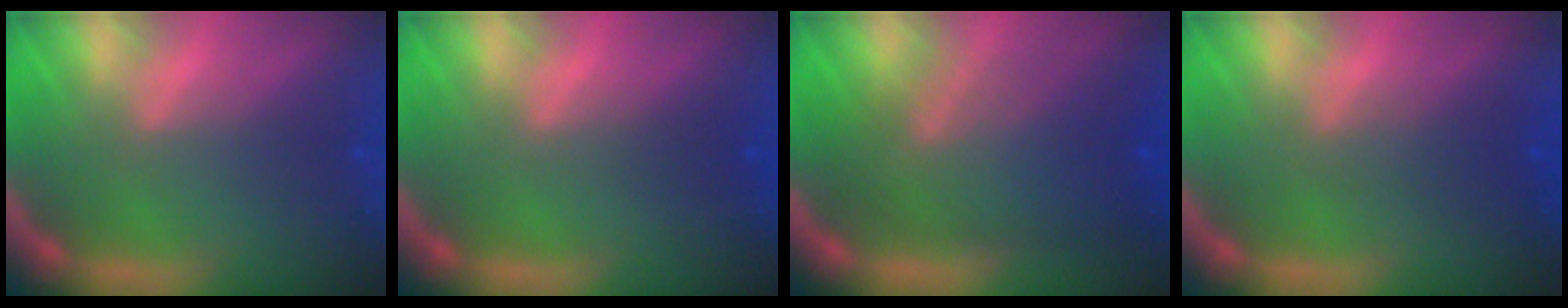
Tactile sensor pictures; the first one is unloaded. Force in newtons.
{"total": 0.9}
{"total": 8.5}
{"total": 2.5}